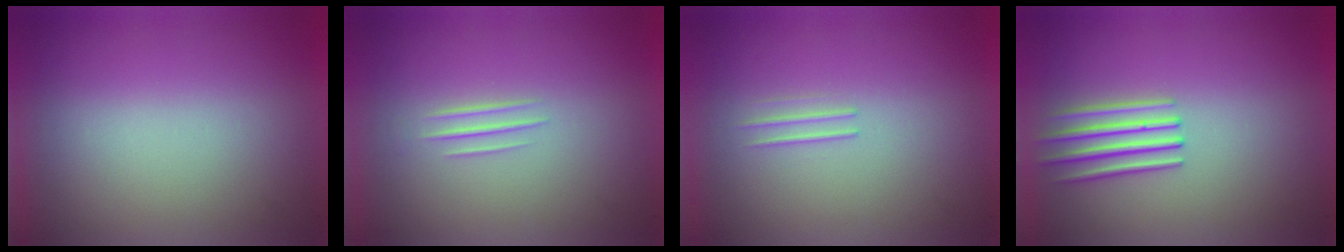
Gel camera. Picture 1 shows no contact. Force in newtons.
{"total": 1.0}
{"total": 1.2}
{"total": 2.7}